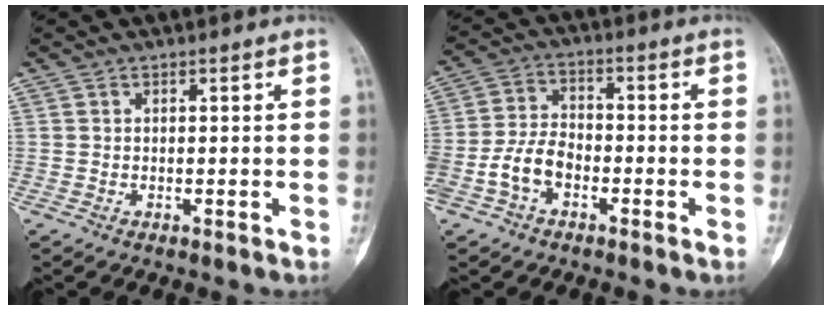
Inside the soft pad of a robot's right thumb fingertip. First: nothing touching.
{"total": 8.0, "force": [-3.2, 5.3, 5.0], "torque": [-0.092, 0.030, -0.067]}